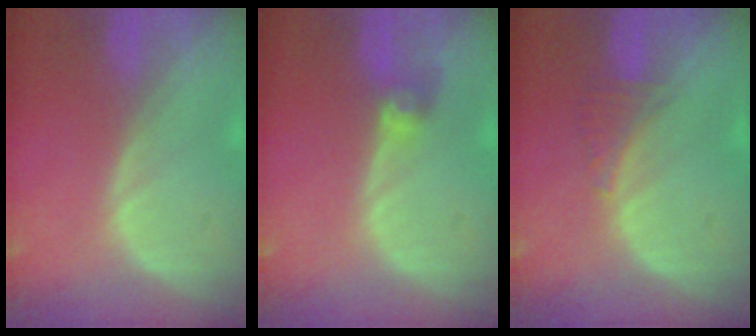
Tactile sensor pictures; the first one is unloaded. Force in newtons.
{"total": 2.7, "press": 2.7, "slide": 0.3}
{"total": 2.3, "press": 2.2, "slide": 0.7}